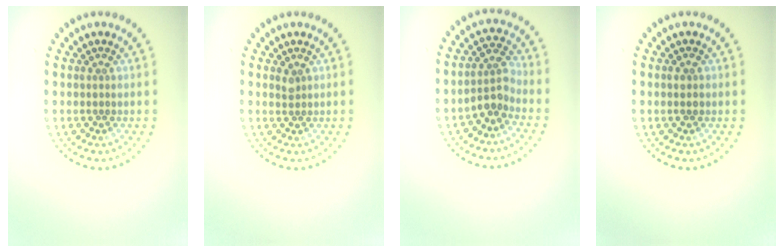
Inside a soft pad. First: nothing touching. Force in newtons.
{"total": 0.7, "press": 0.6, "slide": 0.5}
{"total": 2.6, "press": 2.1, "slide": 1.5}
{"total": 1.0, "press": 1.0, "slide": 0.1}